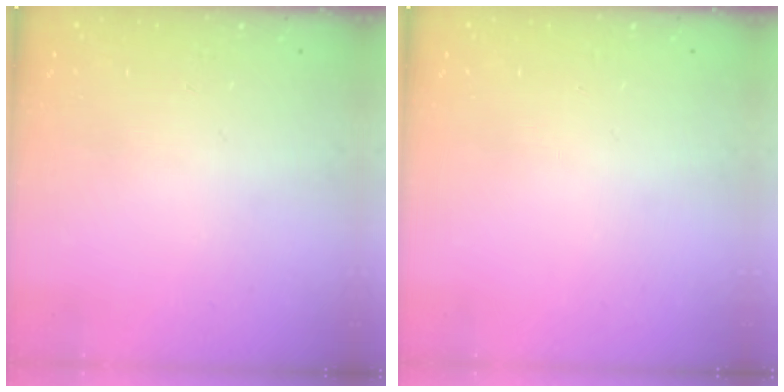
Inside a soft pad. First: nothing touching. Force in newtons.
{"total": 0.0}